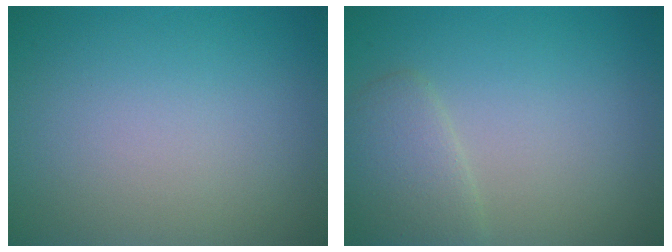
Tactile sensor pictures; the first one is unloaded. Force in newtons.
{"total": 2.6, "press": 2.6, "slide": 0.2}